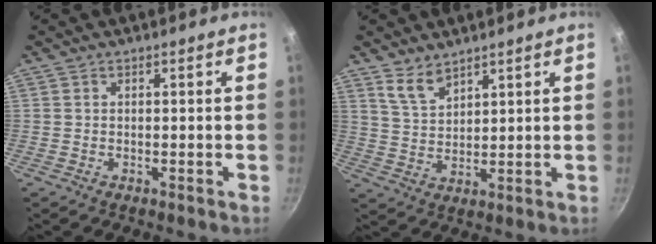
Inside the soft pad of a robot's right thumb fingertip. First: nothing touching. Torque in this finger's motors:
{"motor_torque": [-0.87, 1.59, 0.66, 0.47, 0.20]}